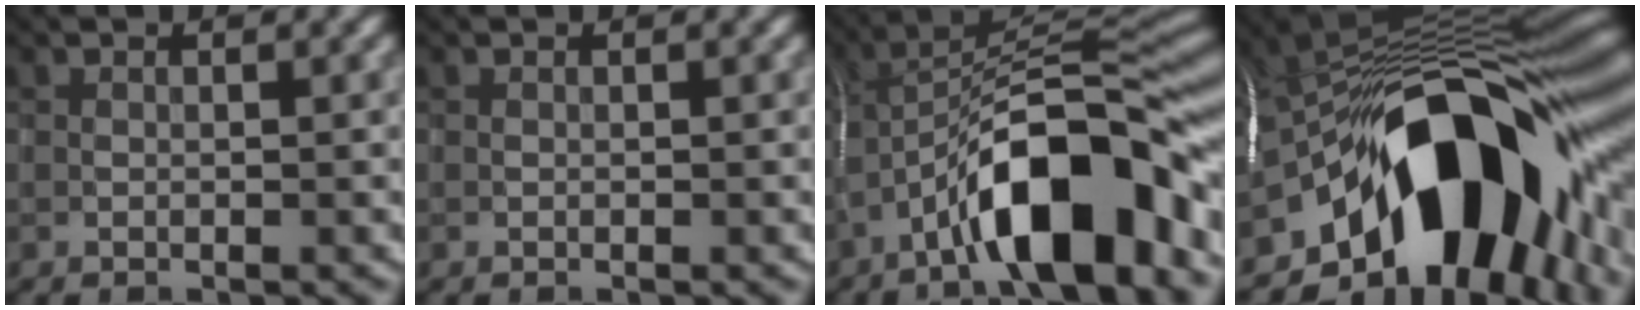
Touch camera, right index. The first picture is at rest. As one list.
[{"total": 0.0}, {"total": 12.4, "force": [-6.2, 3.8, 10.1], "torque": [-0.147, 0.019, -0.105]}, {"total": 15.9, "force": [-5.9, 8.3, 12.2], "torque": [-0.160, 0.024, -0.109]}]